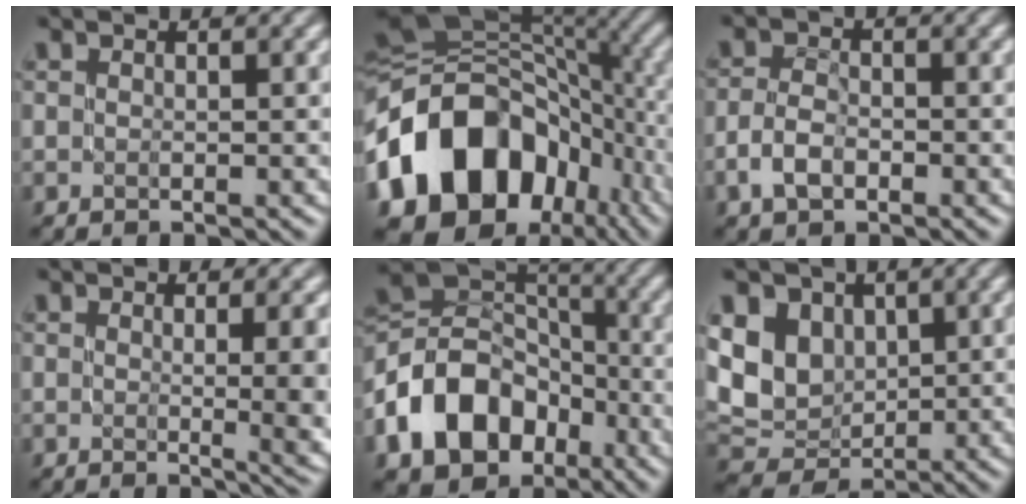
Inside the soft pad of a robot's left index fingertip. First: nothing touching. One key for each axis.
{"total": 17.1, "fx": -5.1, "fy": 12.5, "fz": 10.4, "tx": -0.199, "ty": 0.008, "tz": -0.103}
{"total": 2.7, "fx": -1.4, "fy": 1.5, "fz": 1.7, "tx": -0.033, "ty": 0.005, "tz": -0.032}
{"total": 6.7, "fx": 0.2, "fy": 2.4, "fz": 6.2, "tx": -0.045, "ty": -0.006, "tz": 0.011}
{"total": 11.4, "fx": -4.9, "fy": 8.2, "fz": 6.2, "tx": -0.126, "ty": 0.005, "tz": -0.101}
{"total": 8.0, "fx": 1.8, "fy": 6.3, "fz": 4.5, "tx": -0.106, "ty": 0.010, "tz": 0.032}